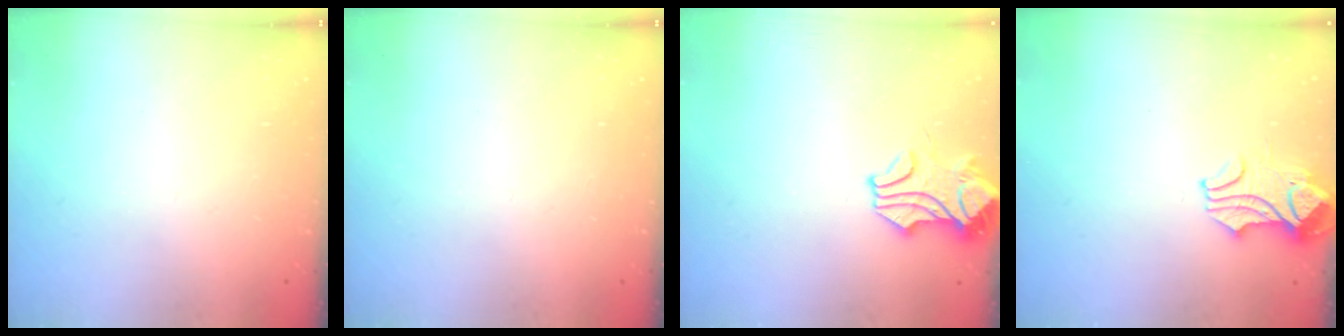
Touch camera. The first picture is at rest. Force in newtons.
{"total": 0.0}
{"total": 2.4, "press": 2.3, "slide": 0.6}
{"total": 1.7, "press": 1.2, "slide": 1.1}